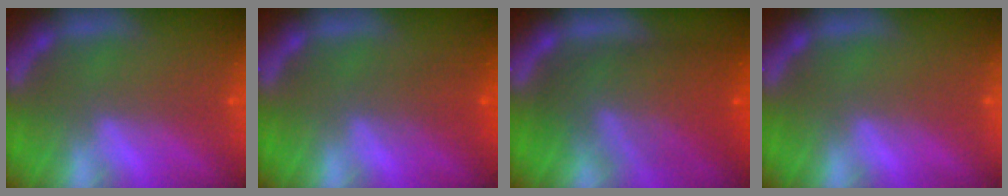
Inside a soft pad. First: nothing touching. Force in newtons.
{"total": 2.5}
{"total": 9.5}
{"total": 0.0}